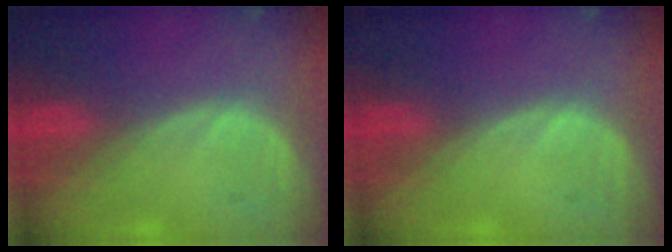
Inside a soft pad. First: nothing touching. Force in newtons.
{"total": 0.0}